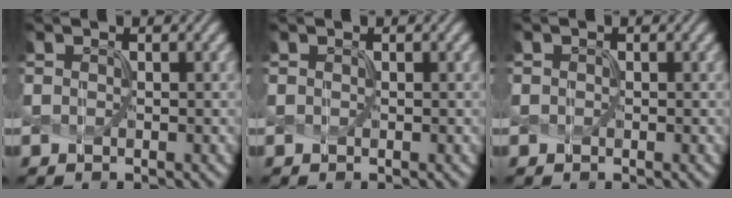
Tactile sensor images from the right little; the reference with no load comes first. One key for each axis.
{"total": 0.0}
{"total": 0.5, "fx": 0.0, "fy": 0.0, "fz": -0.5, "tx": 0.009, "ty": 0.000, "tz": 0.006}